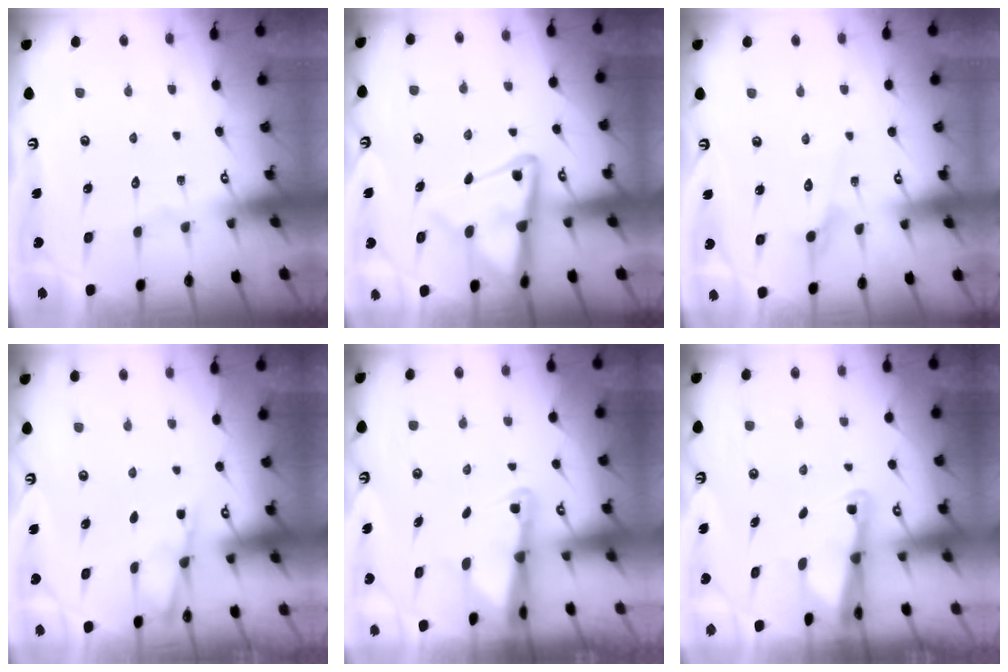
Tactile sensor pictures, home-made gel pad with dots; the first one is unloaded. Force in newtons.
{"total": 11.4, "press": 11.3, "slide": 1.3}
{"total": 3.3, "press": 3.3, "slide": 0.3}
{"total": 4.2, "press": 4.2, "slide": 0.4}
{"total": 2.8, "press": 2.7, "slide": 0.4}
{"total": 2.4, "press": 2.4, "slide": 0.3}